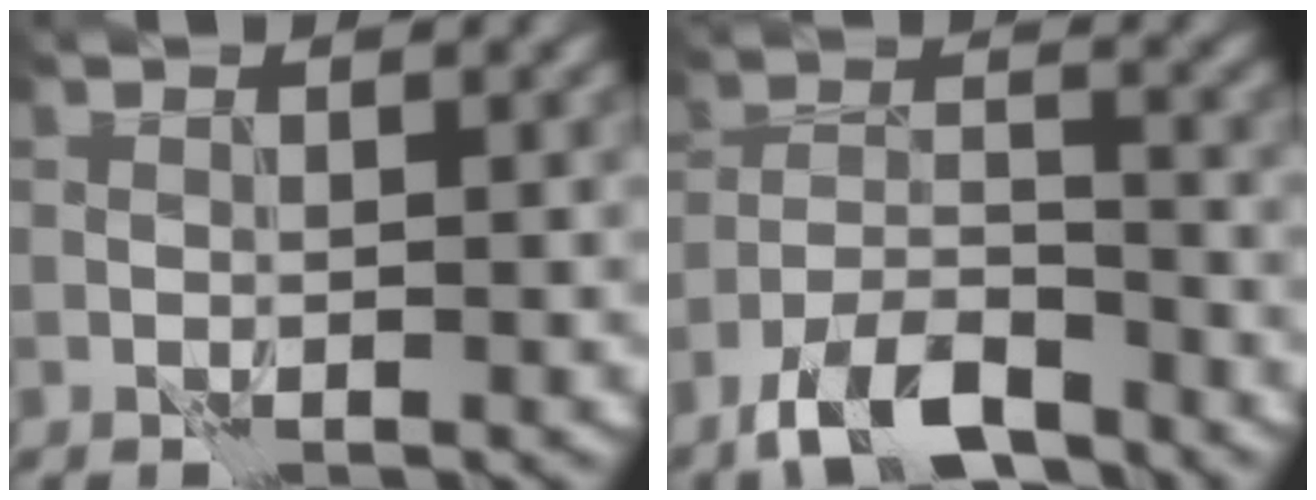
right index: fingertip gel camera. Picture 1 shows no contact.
{"total": 7.1, "force": [-5.3, 2.4, 4.2], "torque": [-0.070, -0.006, -0.102]}